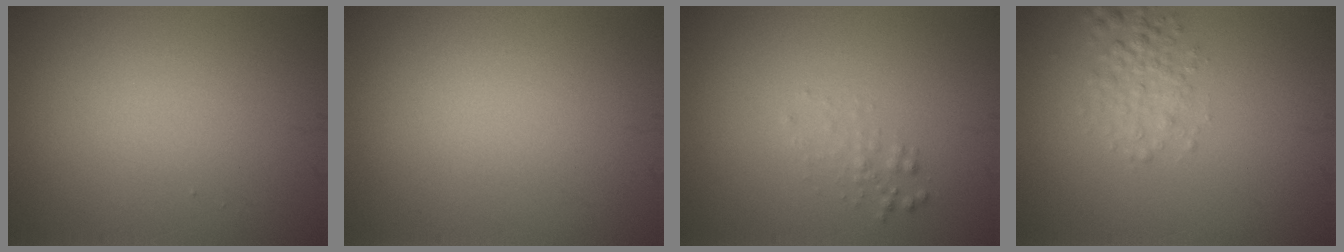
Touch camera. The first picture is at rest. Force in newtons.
{"total": 0.0}
{"total": 0.9, "press": 0.9, "slide": 0.1}
{"total": 2.2, "press": 2.2, "slide": 0.1}